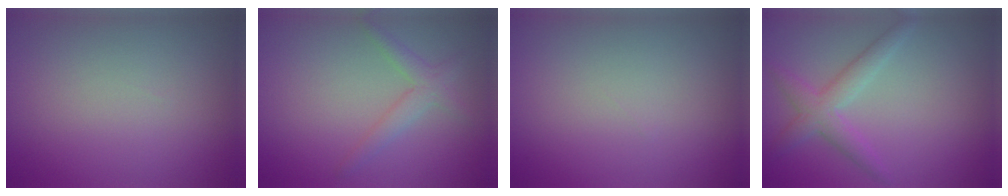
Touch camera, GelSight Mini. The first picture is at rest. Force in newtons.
{"total": 2.1, "press": 2.1, "slide": 0.1}
{"total": 0.0}
{"total": 2.9, "press": 2.9, "slide": 0.2}